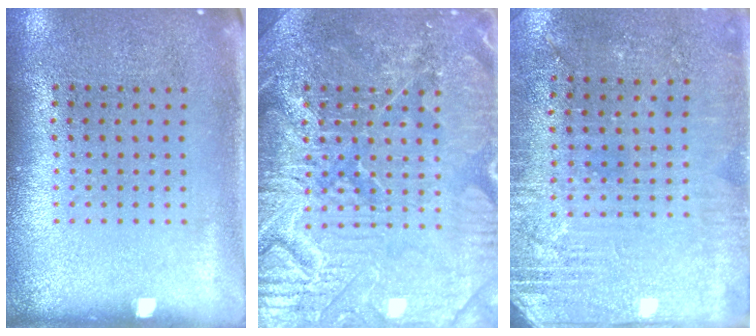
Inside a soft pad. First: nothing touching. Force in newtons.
{"total": 4.8, "press": 4.8, "slide": 0.6}
{"total": 2.8, "press": 2.7, "slide": 0.8}